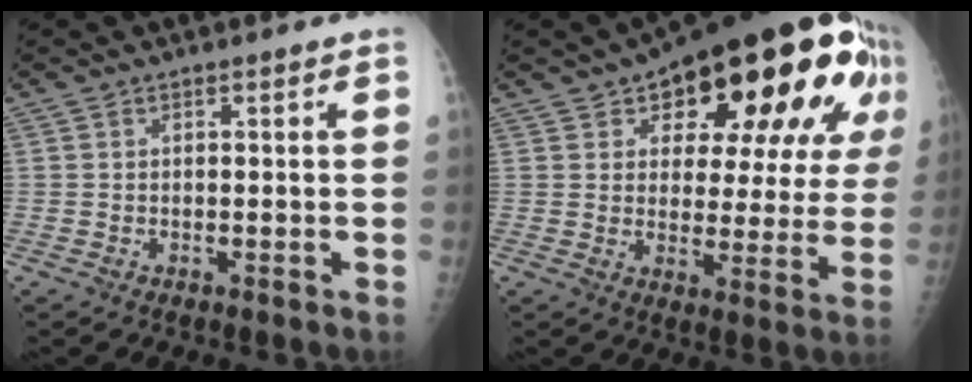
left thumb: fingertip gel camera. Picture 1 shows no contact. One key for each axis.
{"total": 25.4, "fx": 12.3, "fy": 11.6, "fz": 18.9, "tx": -0.225, "ty": 0.001, "tz": 0.171}